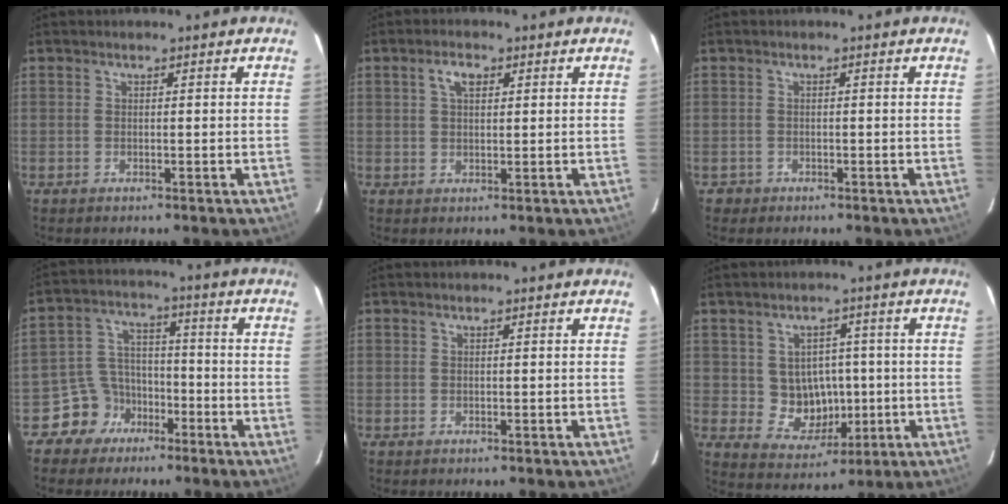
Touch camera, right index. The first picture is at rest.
{"total": 3.2, "force": [1.3, 1.7, 2.4], "torque": [-0.044, 0.010, 0.024]}
{"total": 1.7, "force": [-0.8, 1.5, 0.0], "torque": [-0.004, 0.006, -0.010]}
{"total": 7.8, "force": [-5.1, 5.9, 0.8], "torque": [-0.029, 0.033, -0.088]}
{"total": 0.0}
{"total": 8.0, "force": [-0.2, 7.4, 2.9], "torque": [-0.061, 0.008, 0.016]}